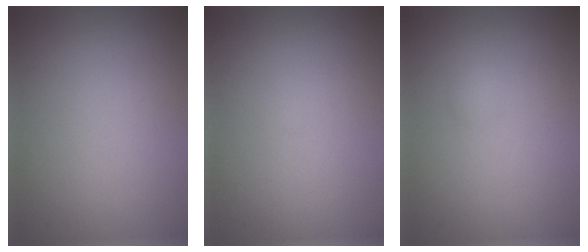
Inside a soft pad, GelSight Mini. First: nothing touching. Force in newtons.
{"total": 0.0}
{"total": 0.6, "press": 0.6, "slide": 0.0}